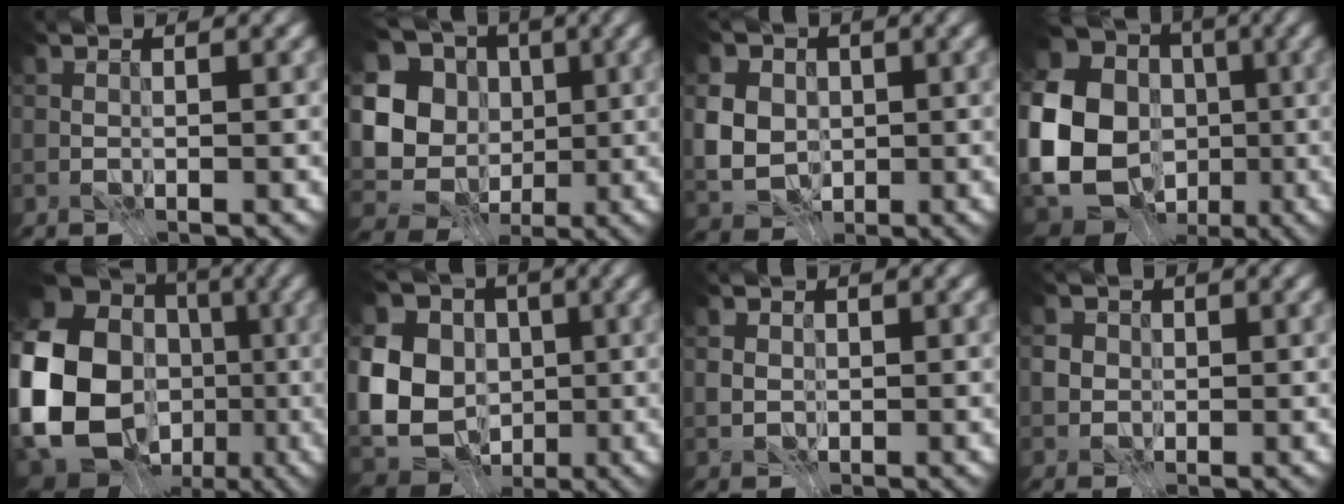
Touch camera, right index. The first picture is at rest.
{"total": 10.6, "force": [-0.5, 9.3, 5.0], "torque": [-0.112, -0.016, -0.017]}
{"total": 7.6, "force": [0.6, 6.4, 4.1], "torque": [-0.075, 0.022, -0.011]}
{"total": 22.7, "force": [-3.4, 20.3, 9.5], "torque": [-0.213, -0.002, -0.099]}
{"total": 21.8, "force": [-2.3, 18.8, 10.8], "torque": [-0.230, -0.013, -0.083]}
{"total": 15.1, "force": [-0.6, 12.8, 8.1], "torque": [-0.178, -0.001, -0.032]}
{"total": 1.5, "force": [0.1, 1.4, 0.5], "torque": [-0.013, -0.002, 0.002]}
{"total": 2.6, "force": [0.0, 2.5, 0.8], "torque": [-0.021, 0.004, -0.003]}